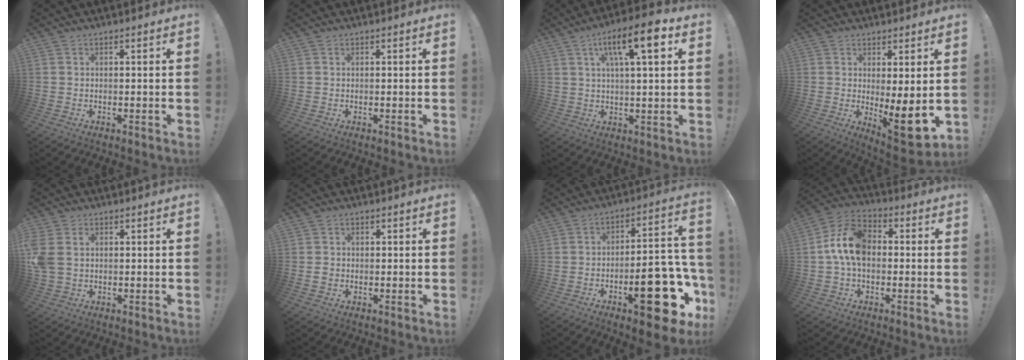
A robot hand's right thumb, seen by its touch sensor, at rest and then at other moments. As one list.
[{"total": 0.0}, {"total": 12.5, "force": [4.5, 3.4, 11.1], "torque": [-0.177, -0.006, 0.066]}, {"total": 9.6, "force": [-0.3, 1.6, 9.4], "torque": [-0.105, -0.034, 0.000]}, {"total": 5.5, "force": [1.3, 4.2, 3.3], "torque": [-0.078, -0.003, 0.025]}, {"total": 1.7, "force": [-0.2, 1.4, 0.9], "torque": [-0.015, 0.005, -0.004]}, {"total": 22.4, "force": [-9.1, 7.8, 18.9], "torque": [-0.243, 0.050, -0.132]}, {"total": 13.4, "force": [0.4, 9.1, 9.9], "torque": [-0.183, 0.016, 0.009]}]